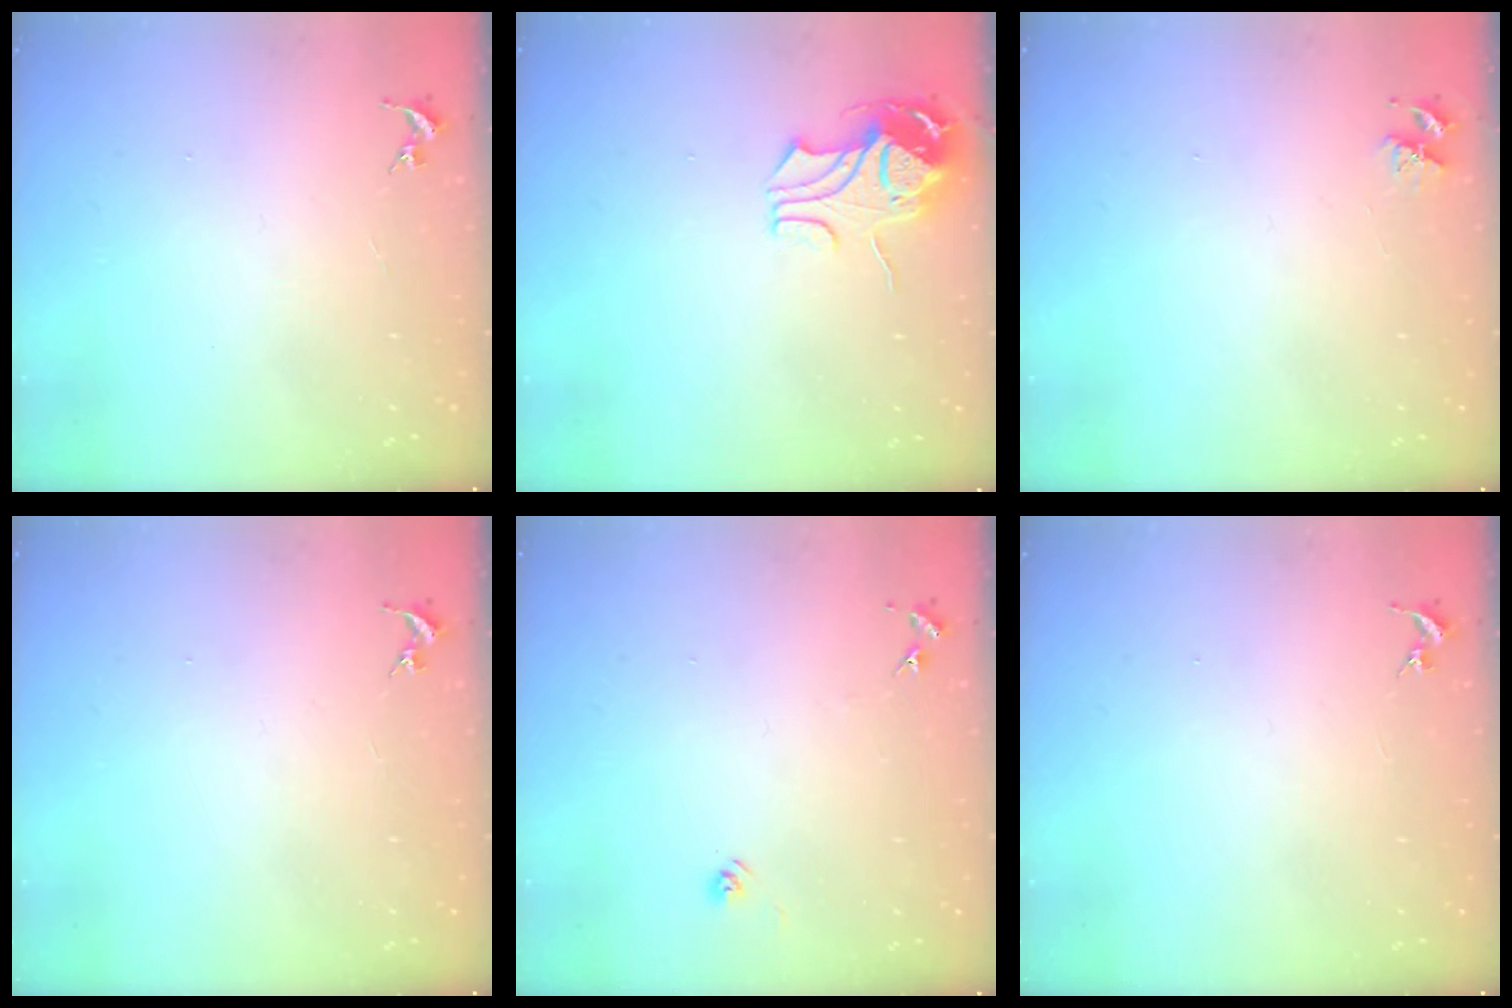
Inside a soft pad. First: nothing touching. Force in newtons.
{"total": 10.1, "press": 10.1, "slide": 0.8}
{"total": 3.6, "press": 3.6, "slide": 0.5}
{"total": 0.0}
{"total": 6.3, "press": 6.3, "slide": 0.5}
{"total": 0.0}